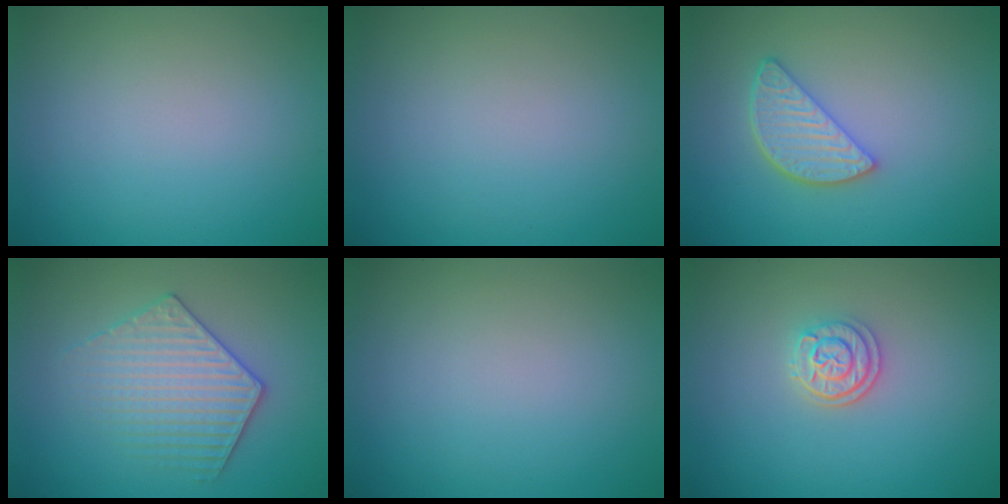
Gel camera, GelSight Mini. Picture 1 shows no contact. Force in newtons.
{"total": 0.0}
{"total": 3.6, "press": 3.0, "slide": 2.0}
{"total": 3.6, "press": 3.5, "slide": 0.5}
{"total": 0.0}
{"total": 2.4, "press": 2.1, "slide": 1.1}